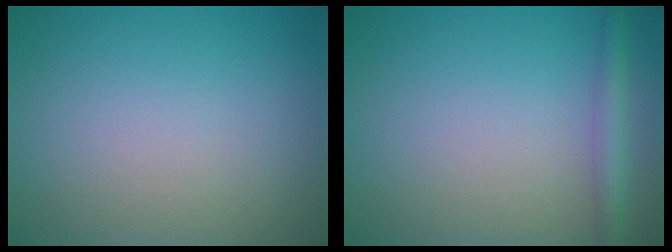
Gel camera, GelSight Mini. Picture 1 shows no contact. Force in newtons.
{"total": 2.3, "press": 2.3, "slide": 0.0}